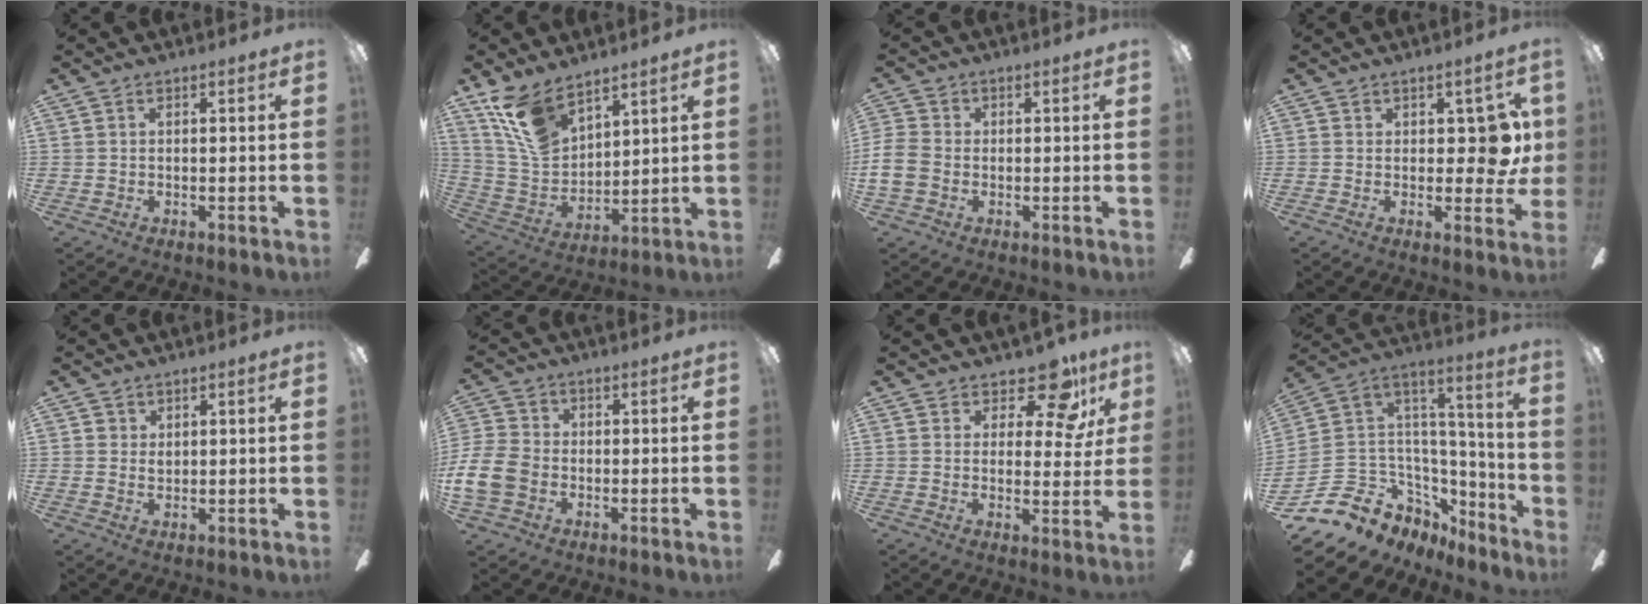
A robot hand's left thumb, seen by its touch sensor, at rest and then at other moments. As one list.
[{"total": 13.0, "force": [9.8, 6.1, 6.1], "torque": [-0.152, -0.036, 0.196]}, {"total": 5.4, "force": [-1.1, 4.2, 3.2], "torque": [-0.073, 0.011, -0.021]}, {"total": 7.9, "force": [1.0, 4.4, 6.4], "torque": [-0.073, 0.000, 0.018]}, {"total": 1.4, "force": [0.5, 1.0, 0.8], "torque": [-0.009, 0.001, 0.006]}, {"total": 10.0, "force": [-2.8, 7.9, 5.5], "torque": [-0.133, 0.027, -0.050]}, {"total": 11.1, "force": [7.4, 4.9, 6.7], "torque": [-0.087, -0.040, 0.127]}, {"total": 13.7, "force": [-6.0, 10.9, 5.6], "torque": [-0.161, 0.006, -0.084]}]